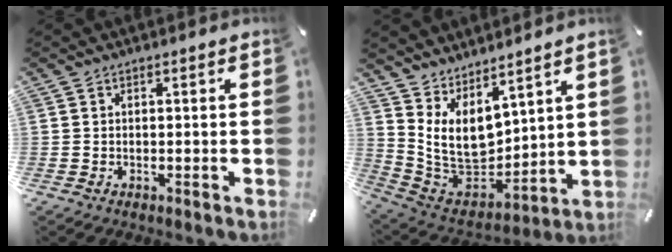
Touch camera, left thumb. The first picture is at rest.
{"total": 10.8, "force": [5.1, 7.9, 5.3], "torque": [-0.127, -0.063, 0.107]}